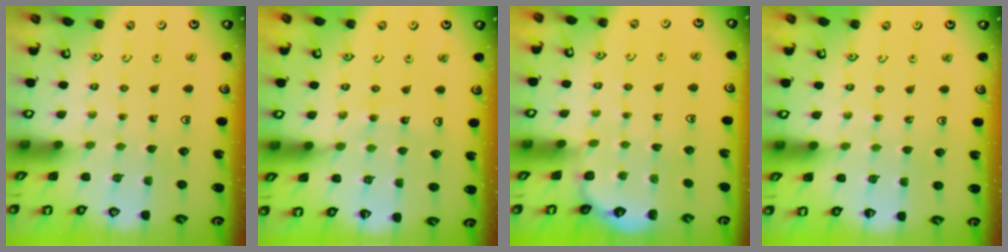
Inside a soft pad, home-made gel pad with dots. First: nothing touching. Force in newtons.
{"total": 8.6, "press": 8.6, "slide": 1.0}
{"total": 3.0, "press": 2.6, "slide": 1.5}
{"total": 1.3, "press": 1.3, "slide": 0.2}